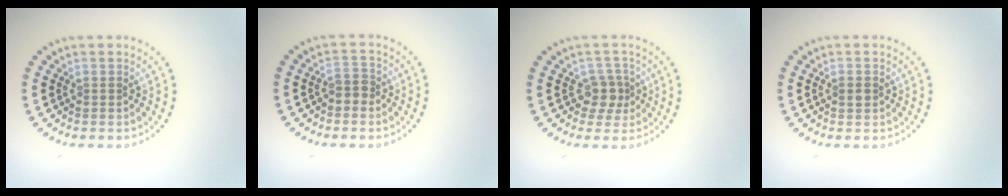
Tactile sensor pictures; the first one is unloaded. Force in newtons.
{"total": 1.5, "press": 1.4, "slide": 0.6}
{"total": 2.2, "press": 1.8, "slide": 1.3}
{"total": 1.3, "press": 1.3, "slide": 0.1}